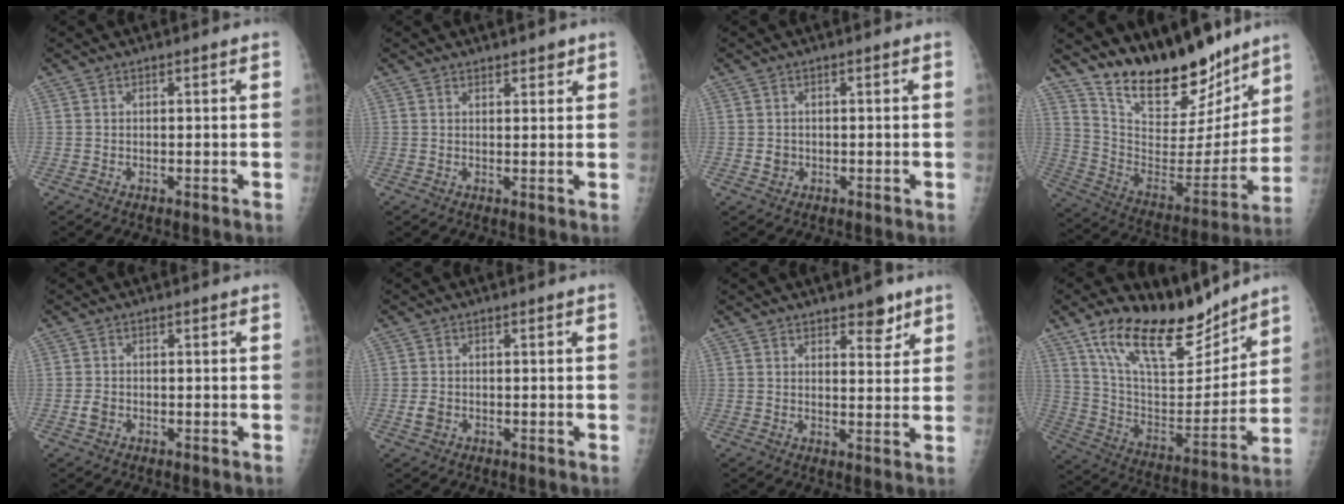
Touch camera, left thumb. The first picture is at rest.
{"total": 2.0, "force": [1.7, 0.9, 0.7], "torque": [0.004, -0.010, 0.020]}
{"total": 1.6, "force": [-0.2, 1.5, 0.5], "torque": [-0.001, 0.003, 0.000]}
{"total": 22.7, "force": [18.4, 8.5, 10.2], "torque": [-0.125, -0.109, 0.303]}
{"total": 1.7, "force": [-0.6, 1.3, 0.9], "torque": [-0.016, 0.002, -0.010]}
{"total": 1.9, "force": [-0.5, 1.5, 1.0], "torque": [-0.016, 0.001, -0.008]}
{"total": 5.0, "force": [3.4, 2.2, 2.8], "torque": [-0.016, -0.022, 0.048]}
{"total": 20.6, "force": [15.7, 8.1, 10.6], "torque": [-0.140, -0.083, 0.279]}